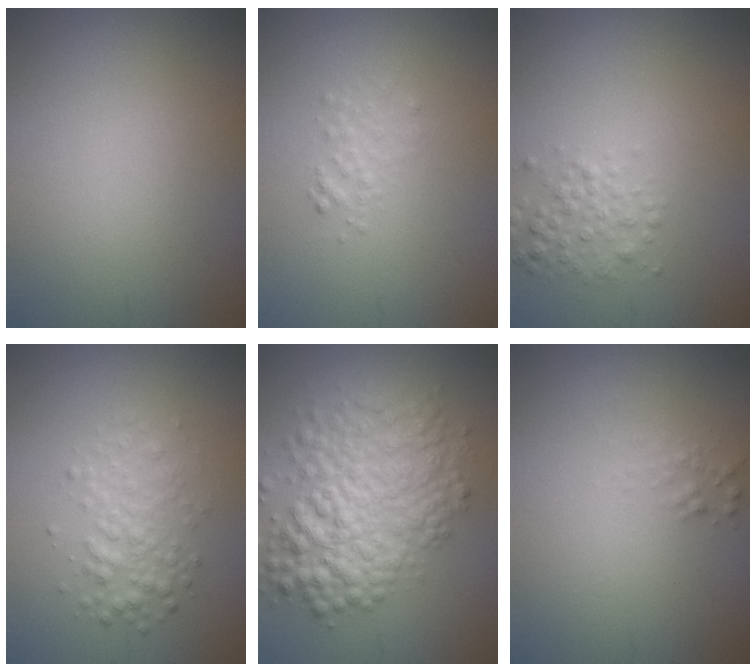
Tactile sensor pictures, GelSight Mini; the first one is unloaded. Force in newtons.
{"total": 1.4, "press": 1.4, "slide": 0.1}
{"total": 2.1, "press": 2.1, "slide": 0.0}
{"total": 2.7, "press": 2.7, "slide": 0.1}
{"total": 7.6, "press": 7.6, "slide": 0.2}
{"total": 0.8, "press": 0.8, "slide": 0.0}